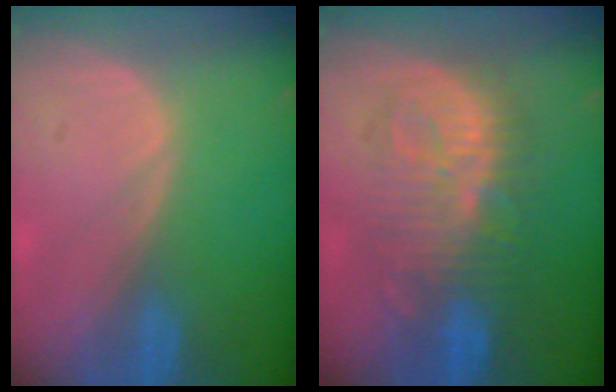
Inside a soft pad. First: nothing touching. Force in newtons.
{"total": 9.5, "press": 9.4, "slide": 0.8}